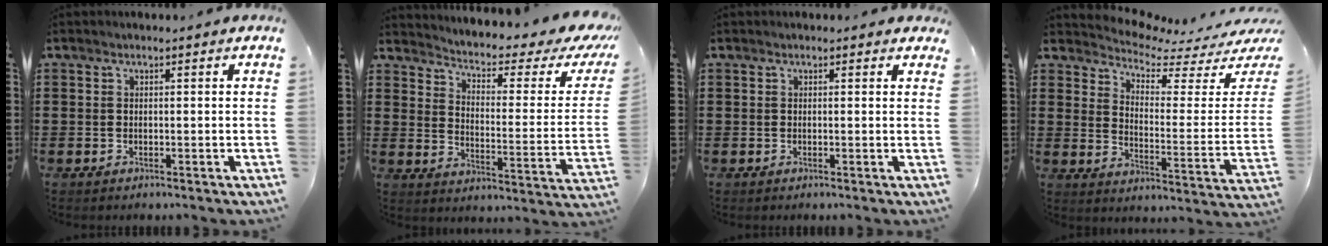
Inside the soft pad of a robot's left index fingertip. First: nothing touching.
{"total": 3.5, "force": [2.3, 0.5, 2.6], "torque": [-0.055, -0.029, 0.025]}
{"total": 0.6, "force": [0.5, 0.3, 0.2], "torque": [-0.005, 0.003, 0.008]}
{"total": 4.5, "force": [4.3, 0.6, 1.1], "torque": [-0.044, -0.046, 0.067]}